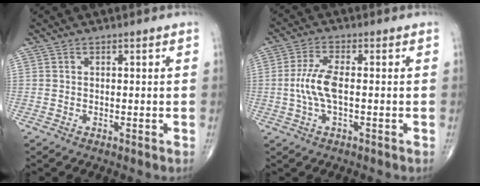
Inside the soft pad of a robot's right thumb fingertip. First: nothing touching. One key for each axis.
{"total": 6.2, "fx": -0.6, "fy": 2.1, "fz": 5.8, "tx": -0.141, "ty": 0.007, "tz": -0.015}